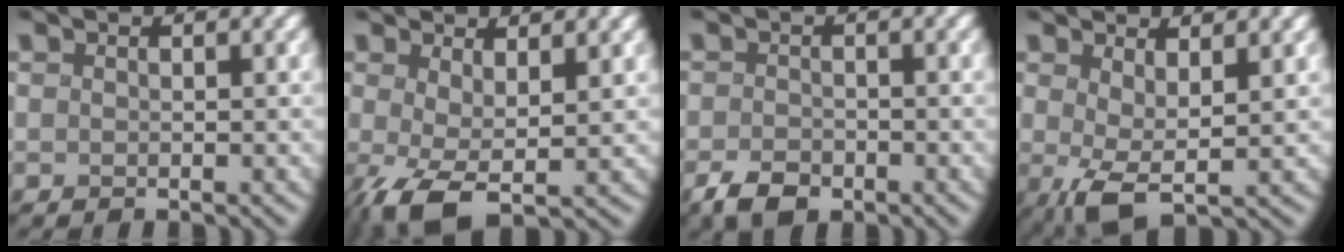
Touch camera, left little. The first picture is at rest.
{"total": 4.8, "force": [-0.7, 2.1, 4.3], "torque": [-0.087, -0.004, -0.017]}
{"total": 2.6, "force": [-1.8, 1.4, 1.1], "torque": [-0.017, -0.005, -0.039]}
{"total": 3.6, "force": [0.2, 1.5, 3.3], "torque": [-0.064, -0.006, 0.003]}